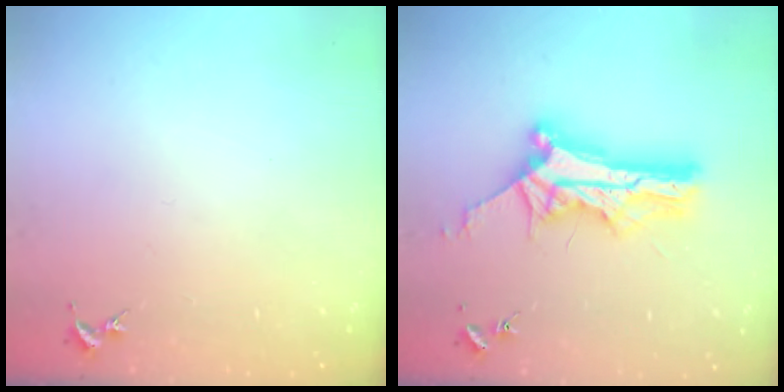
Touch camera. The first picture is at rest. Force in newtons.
{"total": 9.2, "press": 9.2, "slide": 0.4}